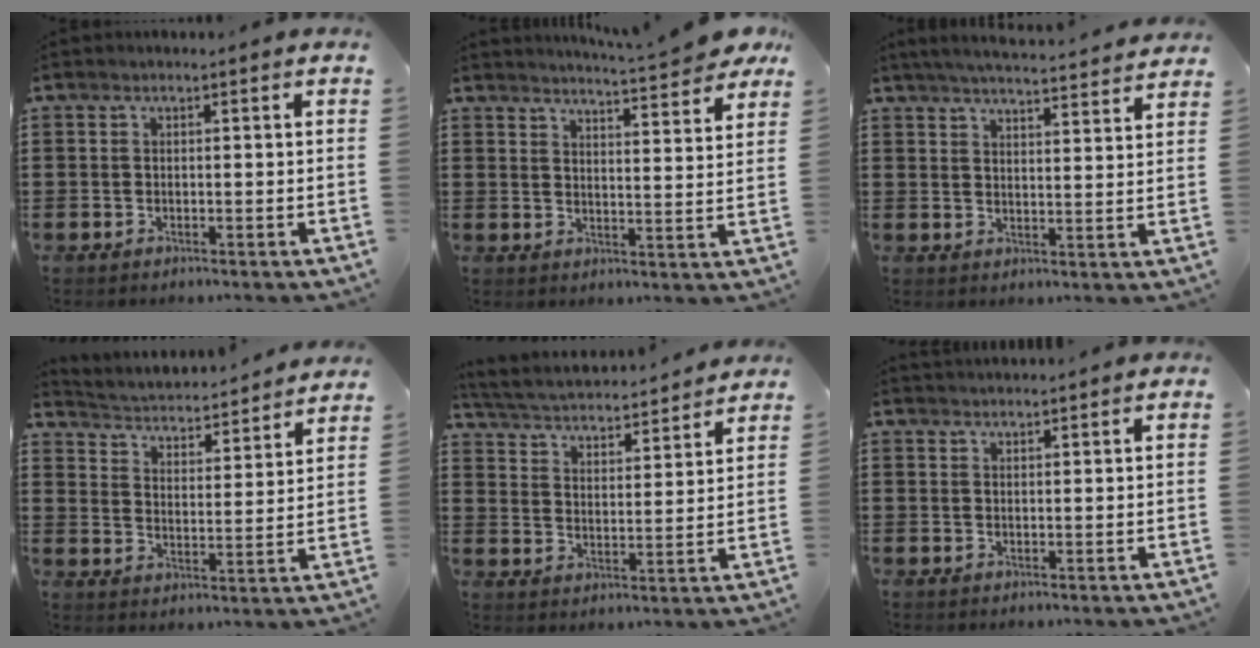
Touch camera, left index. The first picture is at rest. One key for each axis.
{"total": 5.4, "fx": 5.1, "fy": -0.5, "fz": 1.7, "tx": -0.036, "ty": -0.032, "tz": 0.085}
{"total": 4.9, "fx": 4.7, "fy": -0.7, "fz": 1.2, "tx": -0.039, "ty": -0.032, "tz": 0.080}
{"total": 2.6, "fx": 2.6, "fy": -0.1, "fz": 0.0, "tx": -0.021, "ty": -0.035, "tz": 0.032}
{"total": 3.5, "fx": 3.4, "fy": -0.1, "fz": 0.7, "tx": -0.035, "ty": -0.030, "tz": 0.050}
{"total": 1.3, "fx": 1.3, "fy": -0.2, "fz": 0.0, "tx": -0.002, "ty": -0.001, "tz": 0.026}